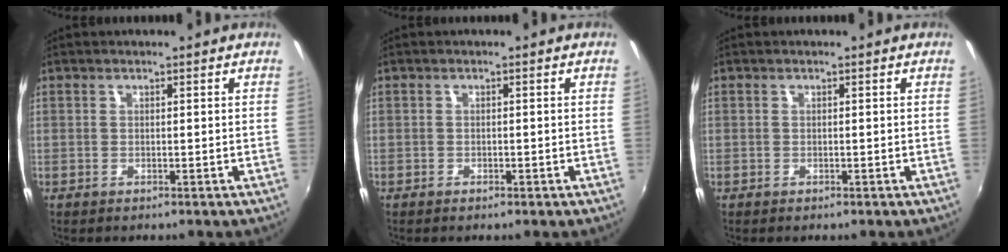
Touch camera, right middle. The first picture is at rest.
{"total": 1.1, "force": [-0.8, 0.5, 0.6], "torque": [-0.011, -0.002, -0.012]}
{"total": 0.0}